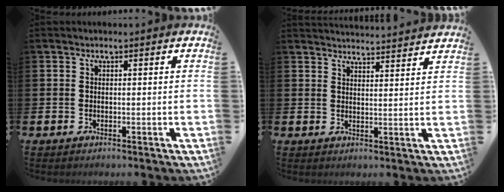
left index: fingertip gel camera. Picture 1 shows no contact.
{"total": 3.7, "force": [3.7, -0.2, -0.1], "torque": [-0.006, -0.027, 0.066]}